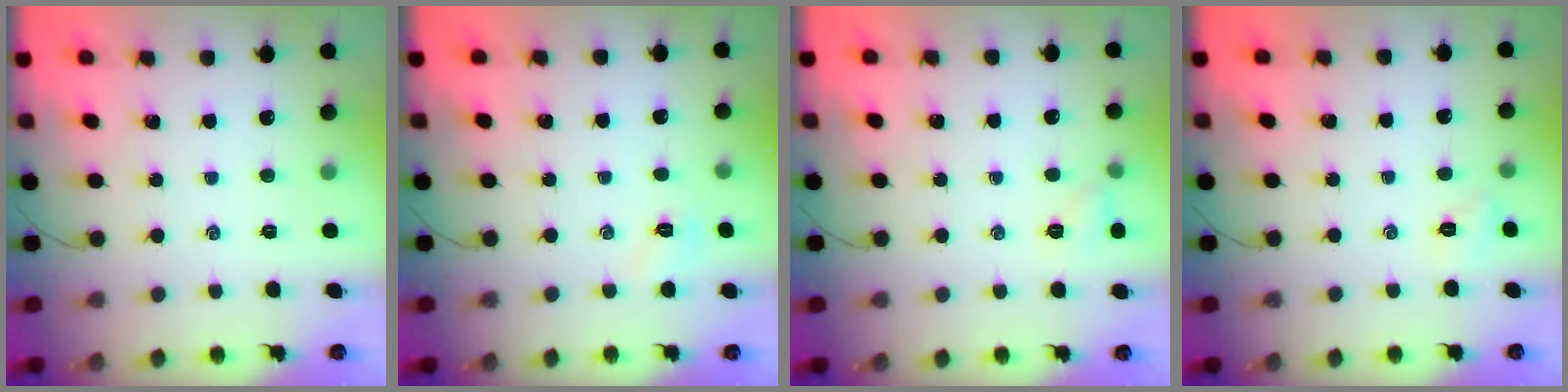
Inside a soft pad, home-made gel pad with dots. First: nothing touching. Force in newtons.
{"total": 3.7, "press": 3.7, "slide": 0.8}
{"total": 5.4, "press": 5.1, "slide": 1.5}
{"total": 2.2, "press": 2.2, "slide": 0.6}